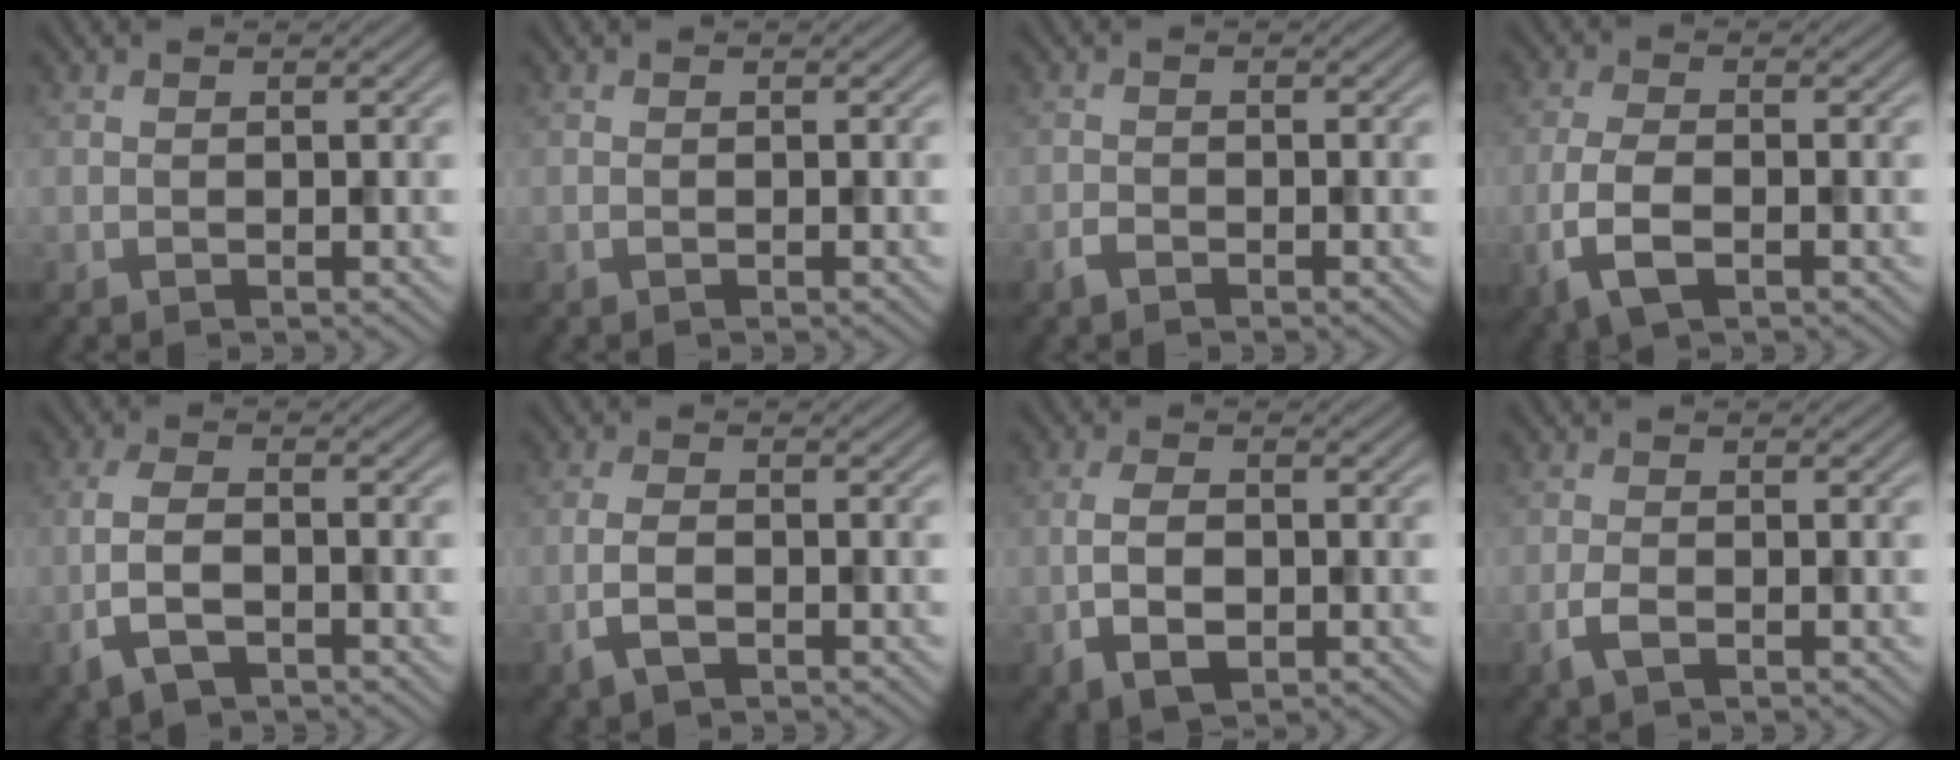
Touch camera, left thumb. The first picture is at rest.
{"total": 0.0}
{"total": 1.3, "force": [-1.0, 0.5, 0.6], "torque": [-0.013, -0.001, -0.022]}
{"total": 5.4, "force": [-2.1, 2.4, 4.4], "torque": [-0.105, -0.006, -0.047]}
{"total": 5.6, "force": [-2.4, 2.3, 4.5], "torque": [-0.106, -0.002, -0.054]}
{"total": 3.4, "force": [-1.6, 1.4, 2.6], "torque": [-0.060, -0.002, -0.036]}
{"total": 4.8, "force": [-1.4, 2.5, 3.9], "torque": [-0.084, -0.003, -0.028]}
{"total": 2.4, "force": [-1.3, 1.0, 1.8], "torque": [-0.044, -0.004, -0.029]}